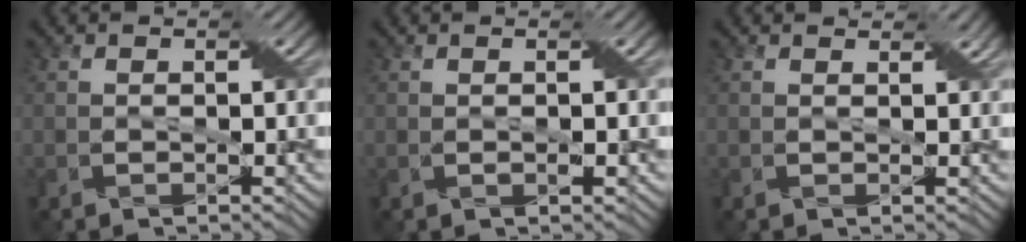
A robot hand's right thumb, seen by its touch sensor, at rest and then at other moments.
{"total": 1.0, "force": [0.1, 0.0, 1.0], "torque": [-0.020, 0.004, 0.002]}
{"total": 1.3, "force": [1.1, 0.3, 0.5], "torque": [-0.013, -0.003, 0.018]}